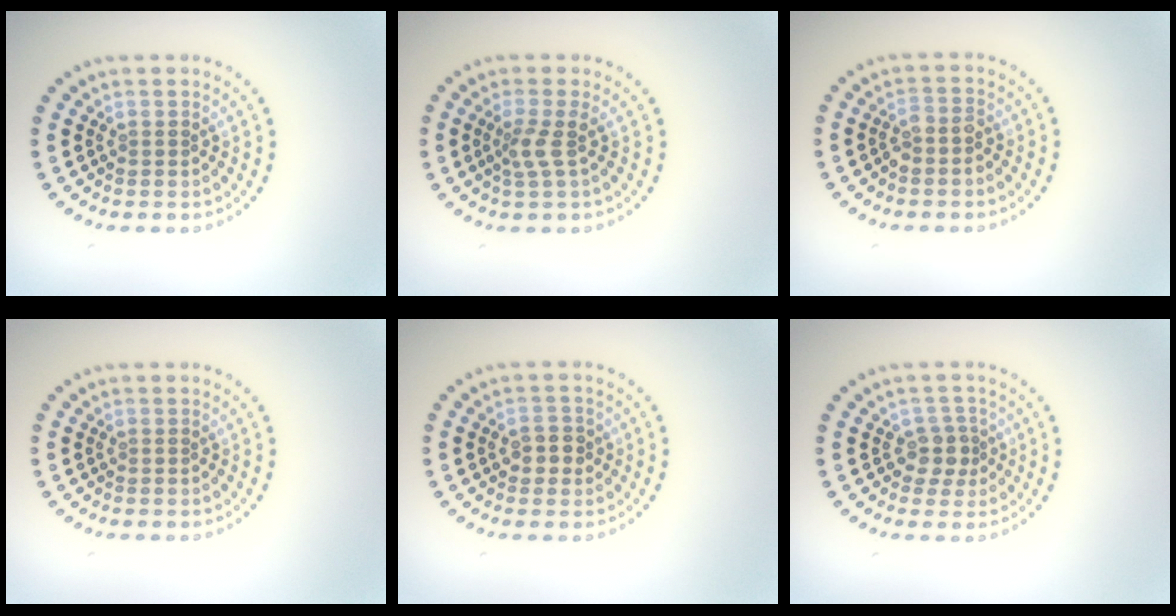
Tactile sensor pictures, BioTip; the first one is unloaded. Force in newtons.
{"total": 2.0, "press": 1.5, "slide": 1.3}
{"total": 1.7, "press": 1.4, "slide": 0.9}
{"total": 0.0}
{"total": 2.1, "press": 2.0, "slide": 0.5}
{"total": 2.2, "press": 1.9, "slide": 1.1}